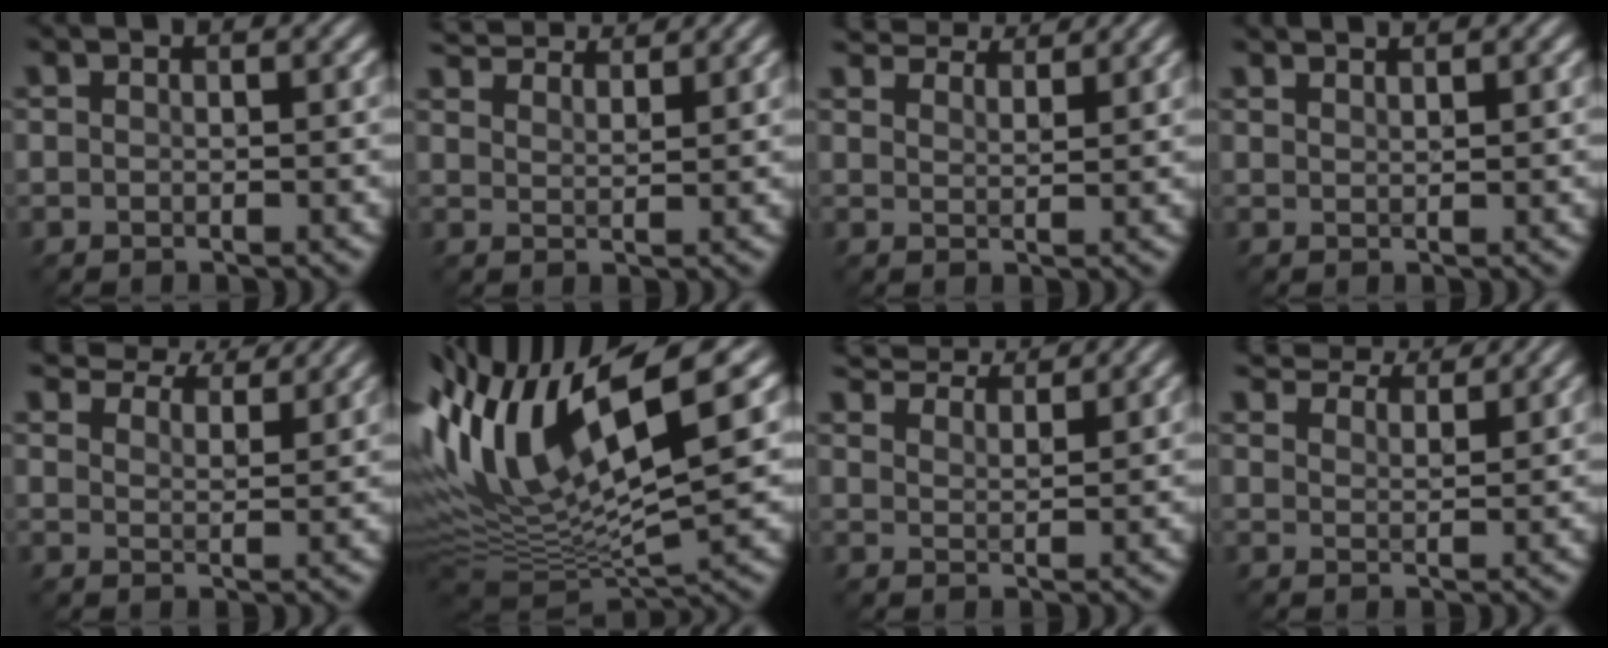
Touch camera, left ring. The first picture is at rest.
{"total": 5.7, "force": [5.3, 1.0, 1.8], "torque": [-0.032, 0.009, 0.073]}
{"total": 6.3, "force": [5.9, 1.1, 2.0], "torque": [-0.041, 0.004, 0.086]}
{"total": 2.0, "force": [1.7, 0.5, 0.8], "torque": [0.005, 0.001, 0.012]}
{"total": 7.8, "force": [7.2, 1.5, 2.4], "torque": [-0.051, -0.005, 0.105]}
{"total": 13.8, "force": [3.8, 4.5, 12.5], "torque": [-0.244, 0.010, 0.079]}
{"total": 7.2, "force": [6.6, 1.4, 2.4], "torque": [-0.047, 0.008, 0.094]}
{"total": 7.3, "force": [6.8, 1.4, 2.4], "torque": [-0.051, 0.002, 0.100]}